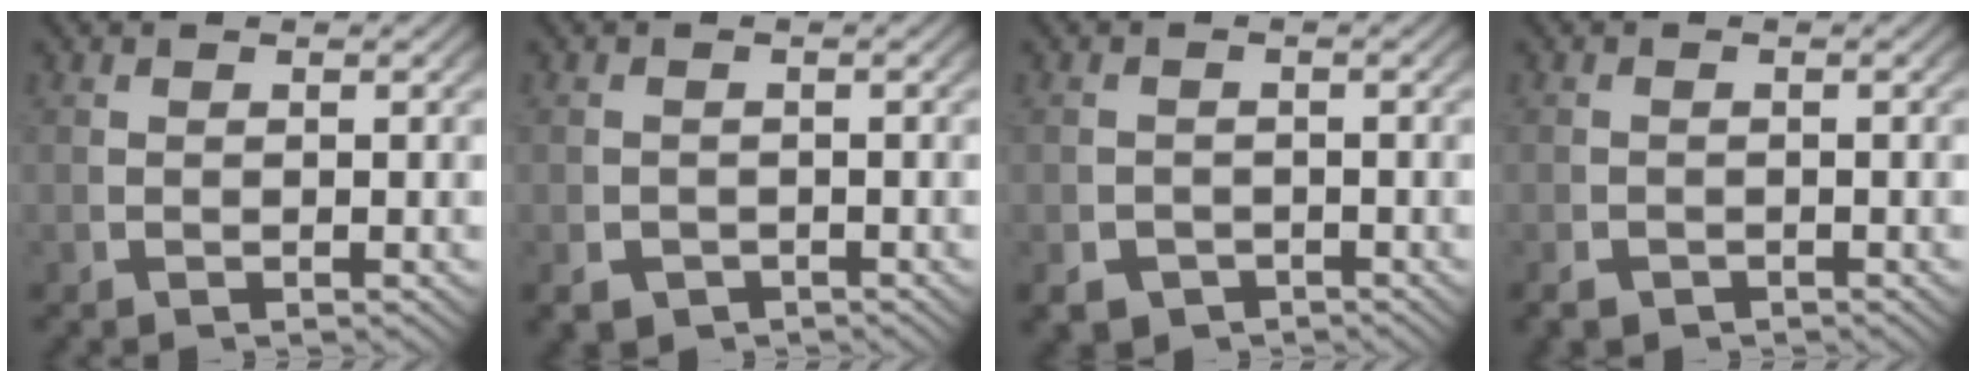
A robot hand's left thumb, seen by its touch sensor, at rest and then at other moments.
{"total": 3.0, "force": [-2.0, 2.0, 0.9], "torque": [-0.017, -0.021, -0.025]}
{"total": 4.3, "force": [-3.0, 2.8, 1.1], "torque": [-0.021, -0.026, -0.042]}
{"total": 1.5, "force": [-1.3, 0.8, 0.2], "torque": [-0.006, -0.014, -0.018]}